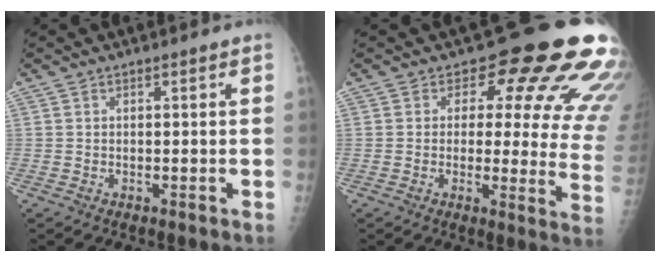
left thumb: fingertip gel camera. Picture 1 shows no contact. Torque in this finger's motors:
{"motor_torque": [2.00, 2.45, 1.38, -1.39, 0.24]}